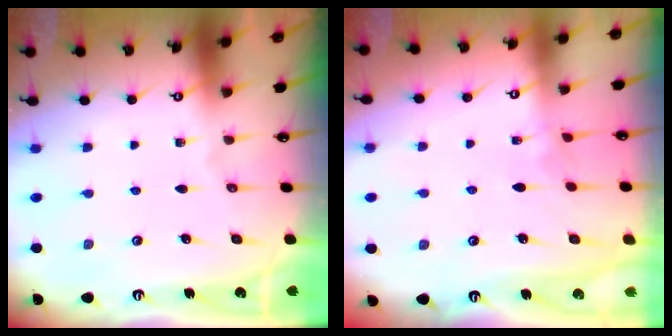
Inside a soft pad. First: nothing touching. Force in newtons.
{"total": 3.0, "press": 3.0, "slide": 0.3}